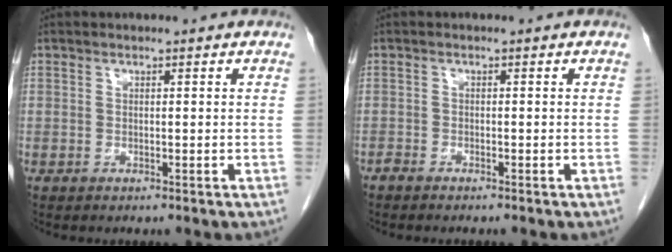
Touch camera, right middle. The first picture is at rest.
{"total": 1.1, "force": [-1.1, 0.1, 0.3], "torque": [-0.009, -0.001, -0.020]}